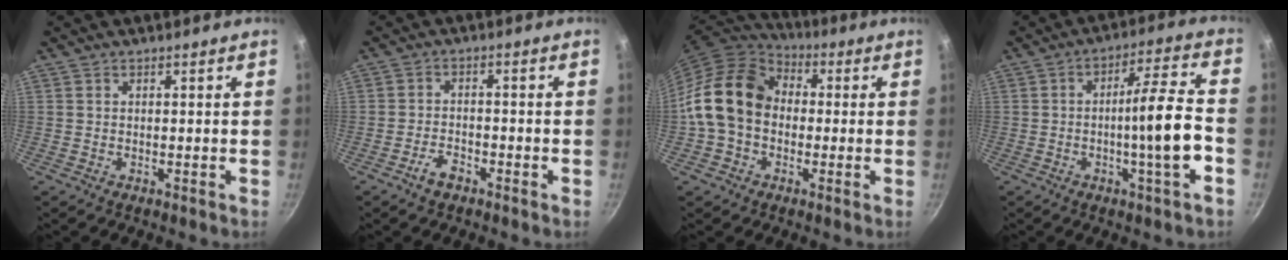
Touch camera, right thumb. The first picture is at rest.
{"total": 3.5, "force": [-2.4, 1.6, 2.0], "torque": [-0.034, 0.020, -0.043]}
{"total": 15.4, "force": [-0.3, 11.9, 9.7], "torque": [-0.150, 0.036, -0.021]}
{"total": 11.7, "force": [-3.2, 0.8, 11.3], "torque": [-0.167, 0.031, -0.048]}